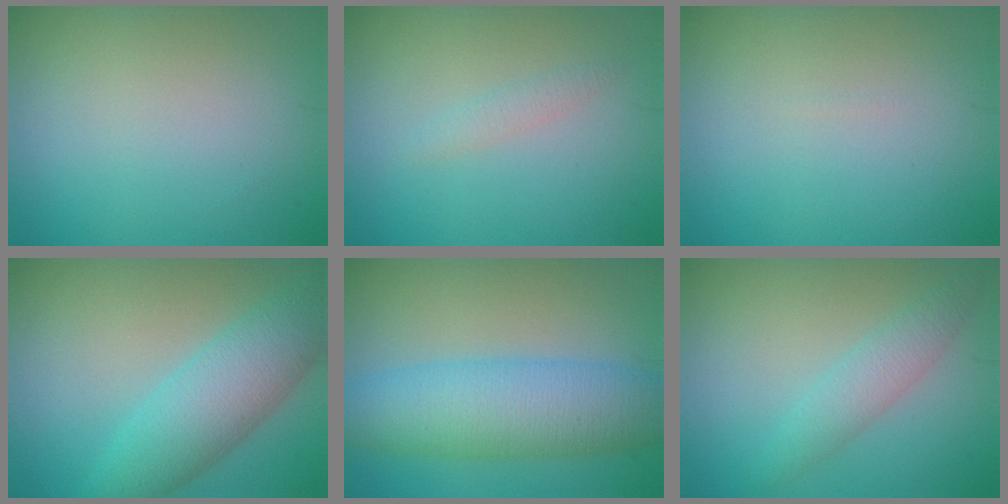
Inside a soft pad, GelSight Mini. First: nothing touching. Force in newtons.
{"total": 1.0, "press": 1.0, "slide": 0.1}
{"total": 0.0}
{"total": 6.3, "press": 6.3, "slide": 0.1}
{"total": 8.1, "press": 8.1, "slide": 0.2}
{"total": 2.5, "press": 2.5, "slide": 0.1}